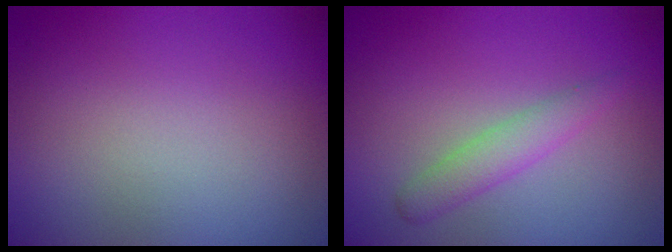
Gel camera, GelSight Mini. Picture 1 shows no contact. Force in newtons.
{"total": 2.0, "press": 2.0, "slide": 0.0}